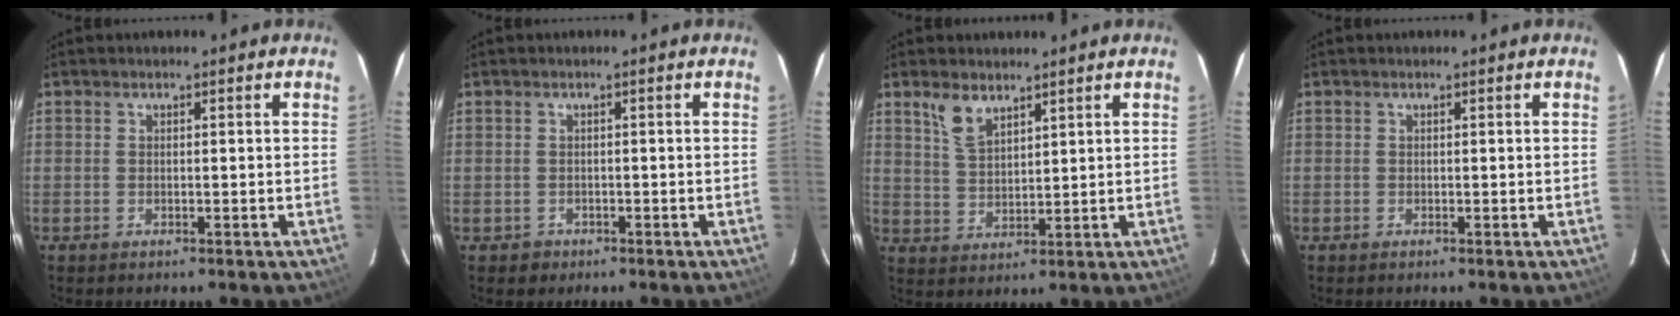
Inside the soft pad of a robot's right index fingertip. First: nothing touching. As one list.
[{"total": 2.1, "force": [-0.7, 2.0, 0.1], "torque": [-0.004, 0.005, -0.008]}, {"total": 5.5, "force": [3.9, 2.4, 3.1], "torque": [-0.059, 0.003, 0.081]}, {"total": 0.0}]